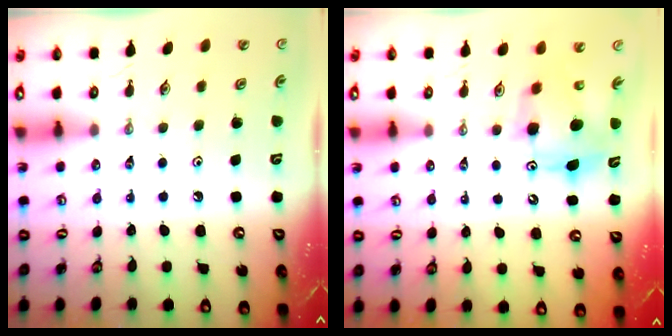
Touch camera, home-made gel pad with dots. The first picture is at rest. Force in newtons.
{"total": 8.5, "press": 8.5, "slide": 0.8}